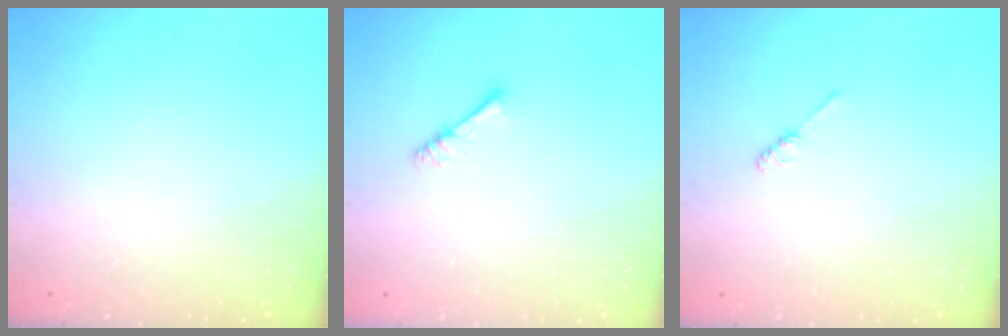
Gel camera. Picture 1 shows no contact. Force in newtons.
{"total": 2.8, "press": 2.8, "slide": 0.4}
{"total": 2.1, "press": 2.1, "slide": 0.4}